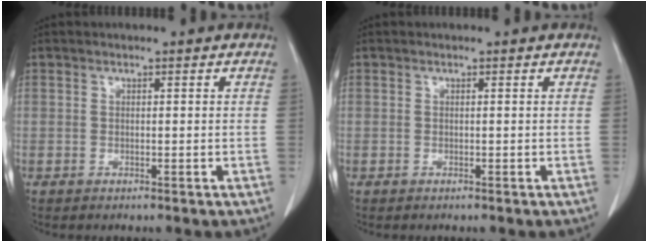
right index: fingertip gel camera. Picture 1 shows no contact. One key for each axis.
{"total": 0.0}